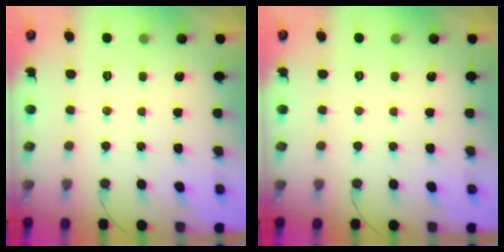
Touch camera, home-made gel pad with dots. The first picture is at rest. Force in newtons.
{"total": 0.0}